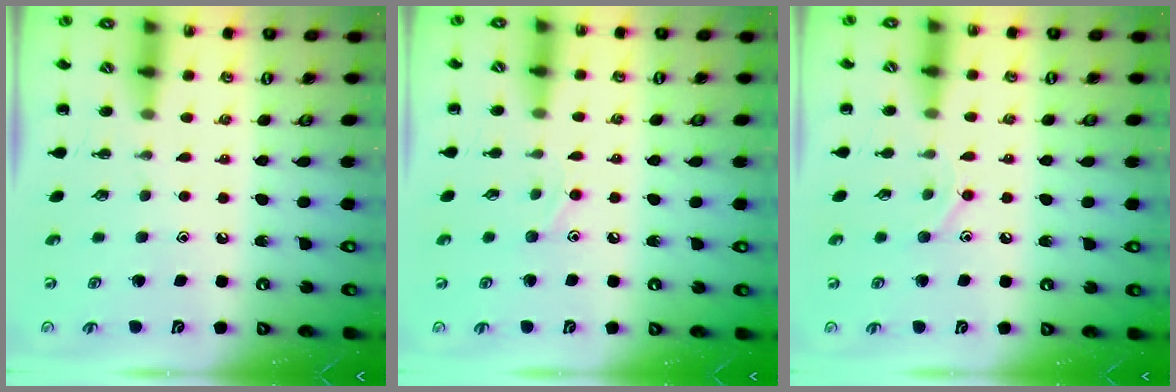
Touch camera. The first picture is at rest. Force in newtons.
{"total": 5.5, "press": 5.3, "slide": 1.5}
{"total": 7.9, "press": 7.7, "slide": 1.6}